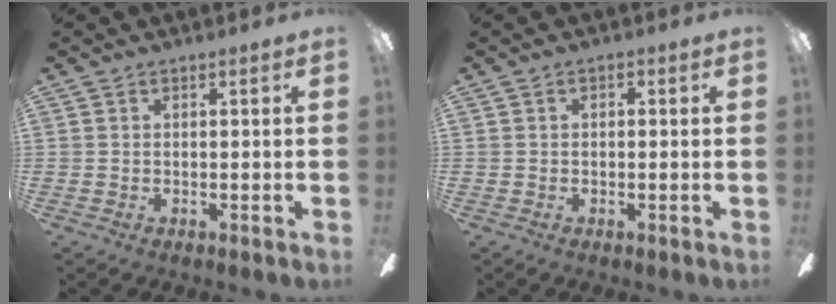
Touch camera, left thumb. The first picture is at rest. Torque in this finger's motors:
{"motor_torque": [-0.15, 0.00, 0.10, 0.03, -0.02]}